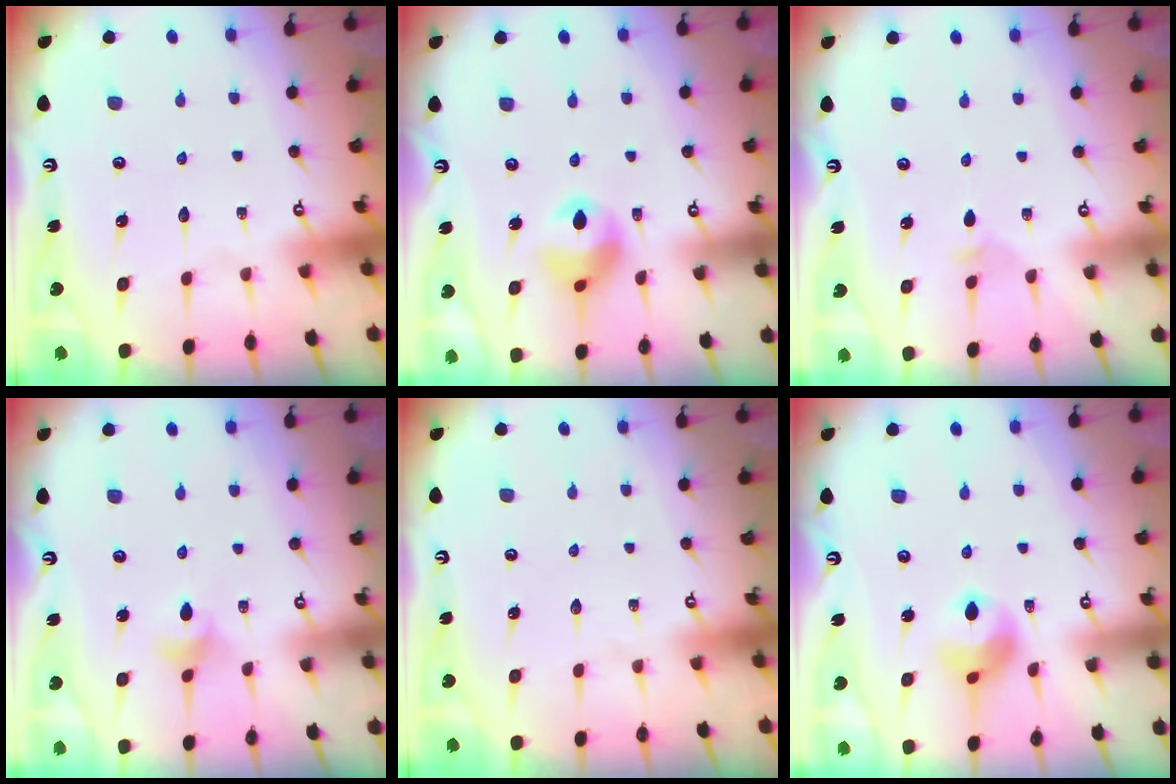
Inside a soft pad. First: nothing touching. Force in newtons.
{"total": 11.2, "press": 11.1, "slide": 1.5}
{"total": 2.2, "press": 2.2, "slide": 0.6}
{"total": 5.0, "press": 4.9, "slide": 1.0}
{"total": 0.0}
{"total": 9.6, "press": 9.5, "slide": 1.1}